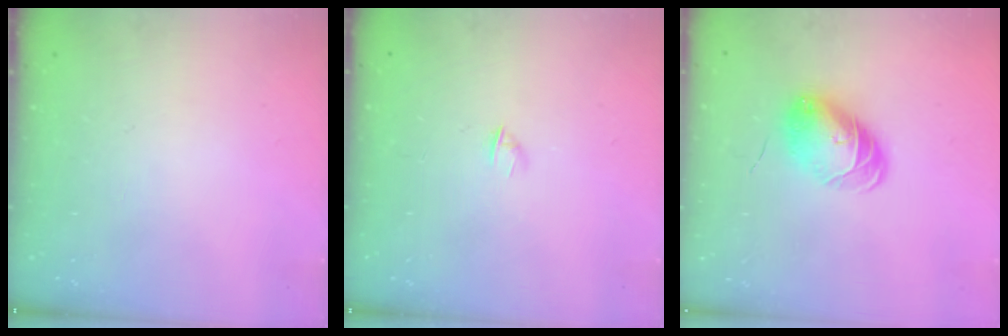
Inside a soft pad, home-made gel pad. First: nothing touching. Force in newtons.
{"total": 1.9, "press": 1.8, "slide": 0.5}
{"total": 8.1, "press": 8.1, "slide": 0.5}